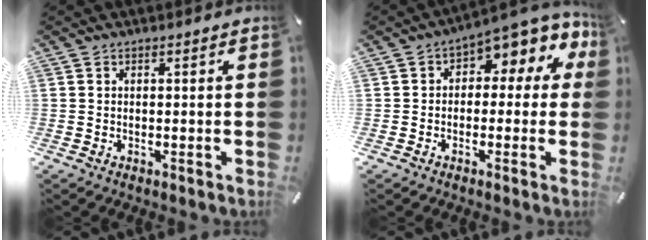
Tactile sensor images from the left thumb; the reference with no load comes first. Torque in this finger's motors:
{"motor_torque": [0.48, 0.38, 0.60, 0.31, 0.19]}